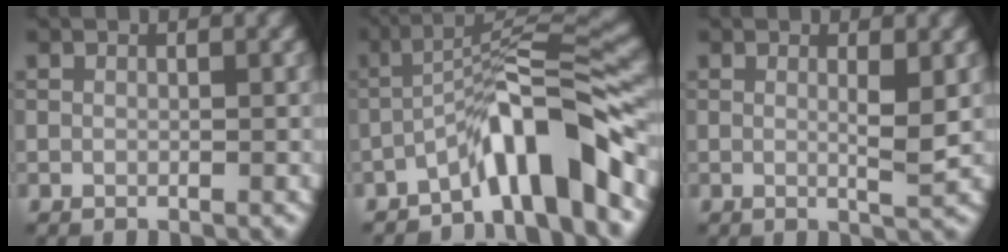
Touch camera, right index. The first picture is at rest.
{"total": 8.0, "force": [-4.9, 1.1, 6.2], "torque": [-0.096, 0.023, -0.089]}
{"total": 2.2, "force": [0.4, 0.2, 2.1], "torque": [-0.032, -0.004, 0.004]}